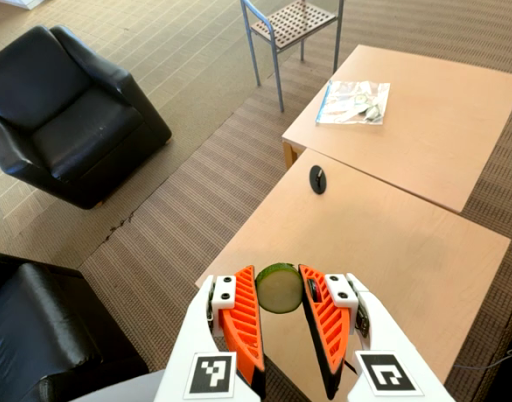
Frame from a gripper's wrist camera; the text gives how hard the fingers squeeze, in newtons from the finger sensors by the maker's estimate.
{"total": 8.6, "left": 8.1, "right": 9.1}